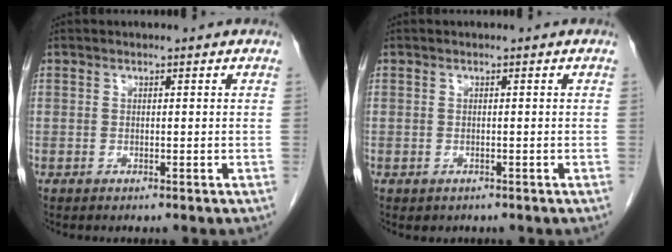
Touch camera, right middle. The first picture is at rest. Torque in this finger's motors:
{"motor_torque": [-0.03, 0.11, -0.01, 0.00]}